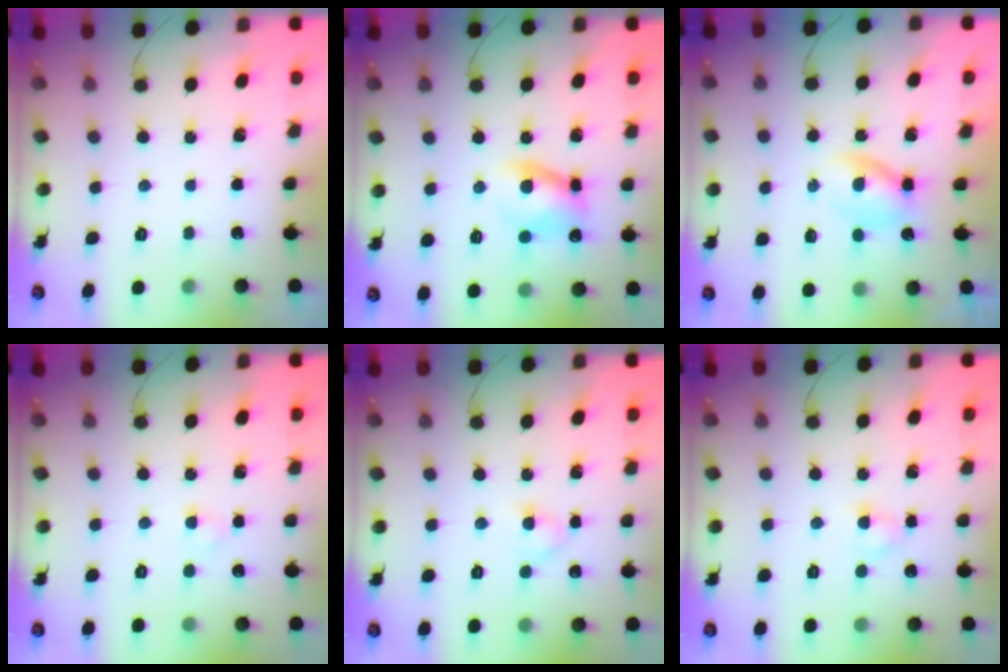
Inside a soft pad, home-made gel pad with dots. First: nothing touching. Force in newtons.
{"total": 9.4, "press": 9.4, "slide": 0.7}
{"total": 3.2, "press": 3.0, "slide": 1.2}
{"total": 2.3, "press": 2.1, "slide": 0.8}
{"total": 2.7, "press": 2.4, "slide": 1.2}
{"total": 3.0, "press": 2.8, "slide": 0.9}